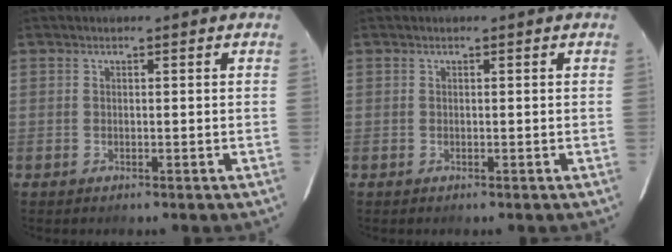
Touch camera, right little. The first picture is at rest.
{"total": 0.0}